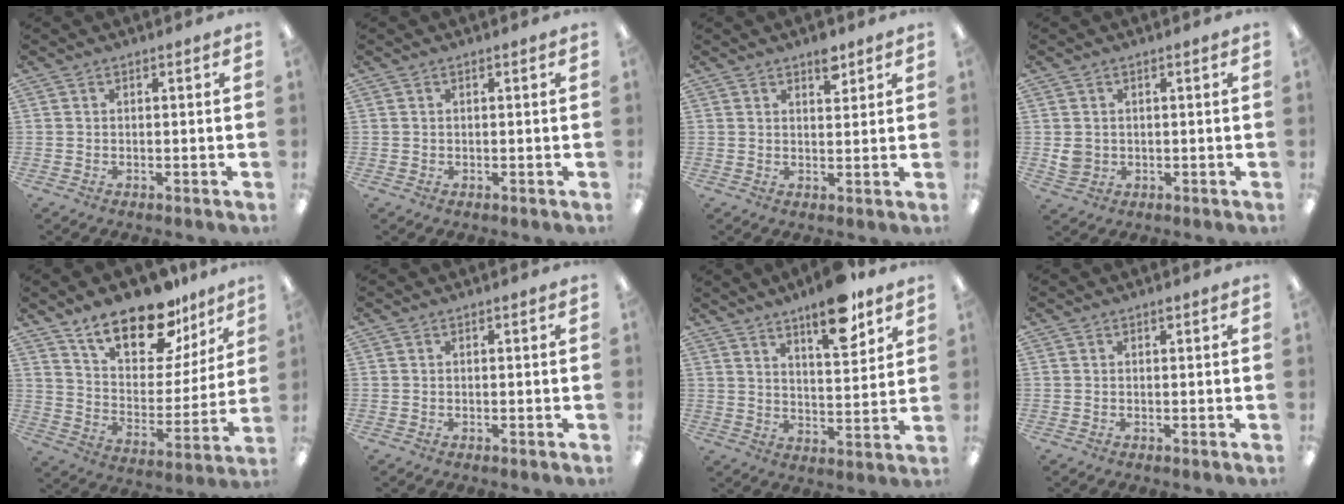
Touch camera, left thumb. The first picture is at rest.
{"total": 0.0}
{"total": 4.9, "force": [3.4, 2.2, 2.7], "torque": [-0.020, -0.023, 0.054]}
{"total": 3.3, "force": [0.8, 2.9, 1.1], "torque": [-0.008, -0.001, 0.014]}
{"total": 20.0, "force": [15.0, 8.5, 10.2], "torque": [-0.162, -0.092, 0.260]}
{"total": 0.0}
{"total": 12.4, "force": [8.8, 3.8, 7.9], "torque": [-0.109, -0.047, 0.145]}
{"total": 0.7, "force": [0.5, 0.1, 0.4], "torque": [-0.010, 0.001, 0.009]}